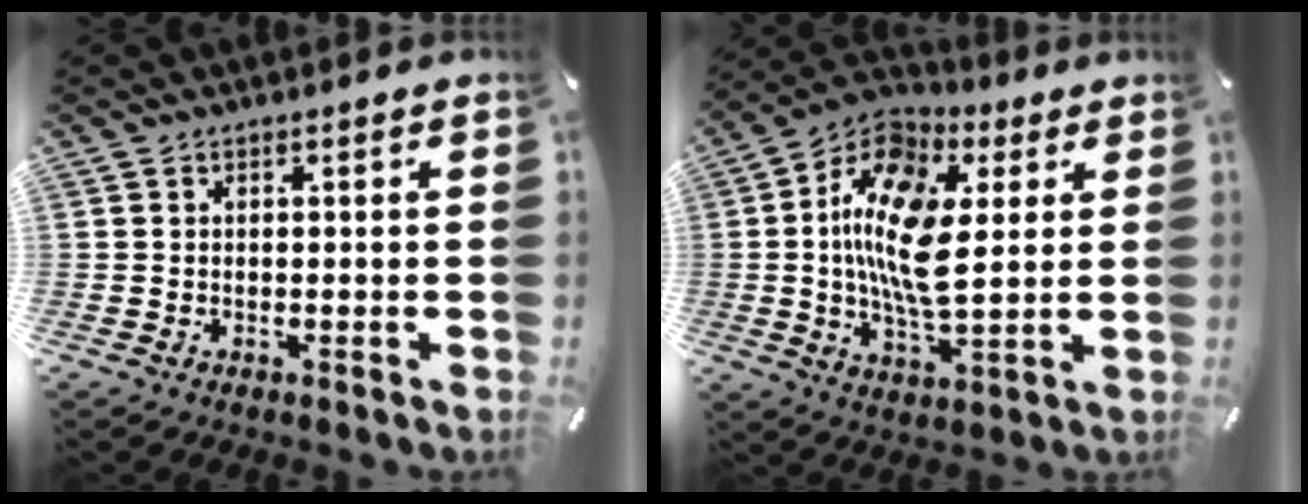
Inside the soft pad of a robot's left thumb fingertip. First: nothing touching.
{"total": 16.4, "force": [2.9, 8.2, 13.9], "torque": [-0.288, -0.011, 0.047]}